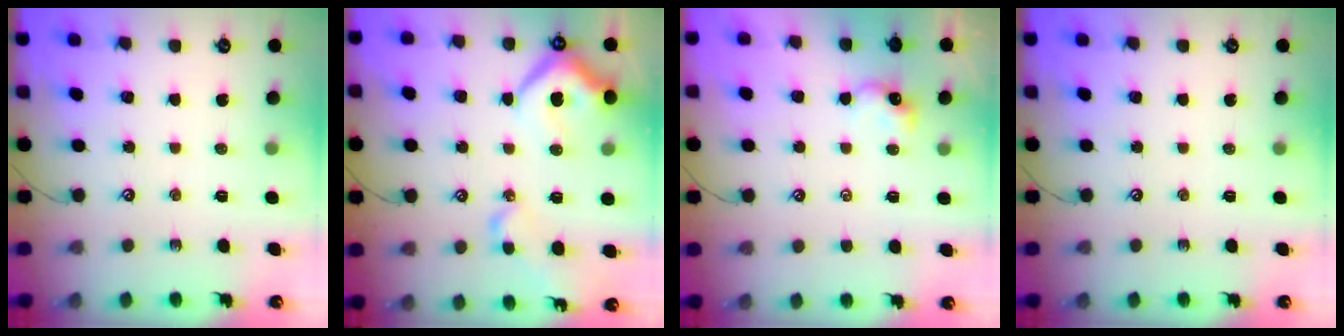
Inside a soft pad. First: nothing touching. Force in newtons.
{"total": 13.4, "press": 13.3, "slide": 1.8}
{"total": 0.7, "press": 0.7, "slide": 0.1}
{"total": 0.0}